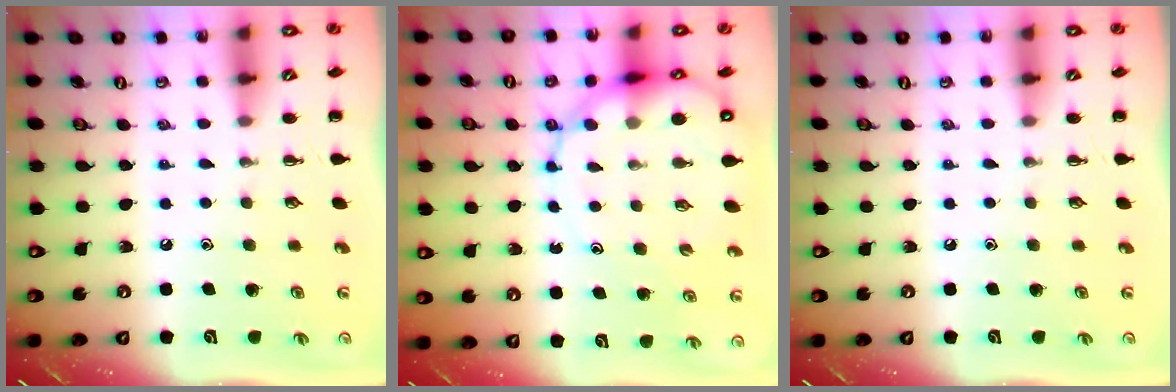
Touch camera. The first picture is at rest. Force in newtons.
{"total": 13.5, "press": 13.0, "slide": 3.4}
{"total": 0.0}